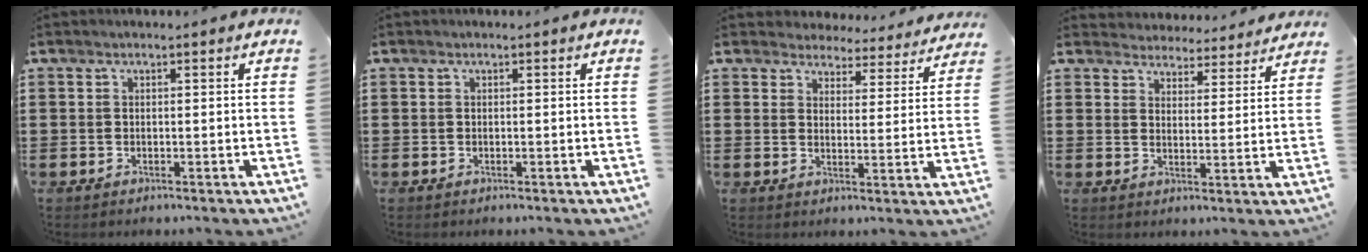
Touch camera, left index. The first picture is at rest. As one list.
[{"total": 0.0}, {"total": 4.2, "force": [4.1, 0.7, 0.1], "torque": [-0.016, -0.029, 0.070]}, {"total": 4.2, "force": [4.2, 0.4, -0.2], "torque": [-0.015, -0.023, 0.075]}]